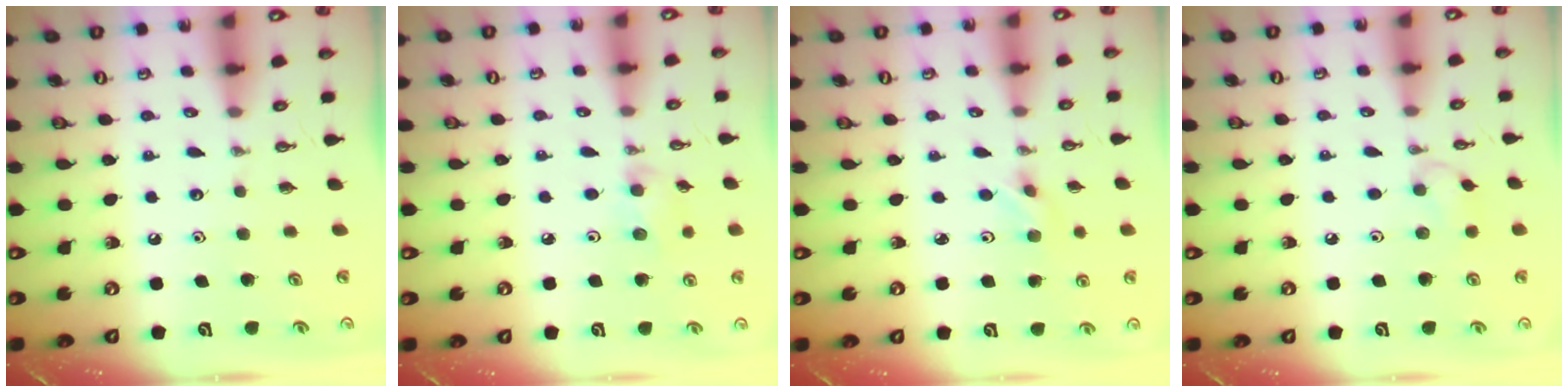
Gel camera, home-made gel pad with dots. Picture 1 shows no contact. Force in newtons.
{"total": 5.3, "press": 5.1, "slide": 1.3}
{"total": 2.1, "press": 2.0, "slide": 0.6}
{"total": 6.5, "press": 6.5, "slide": 0.6}